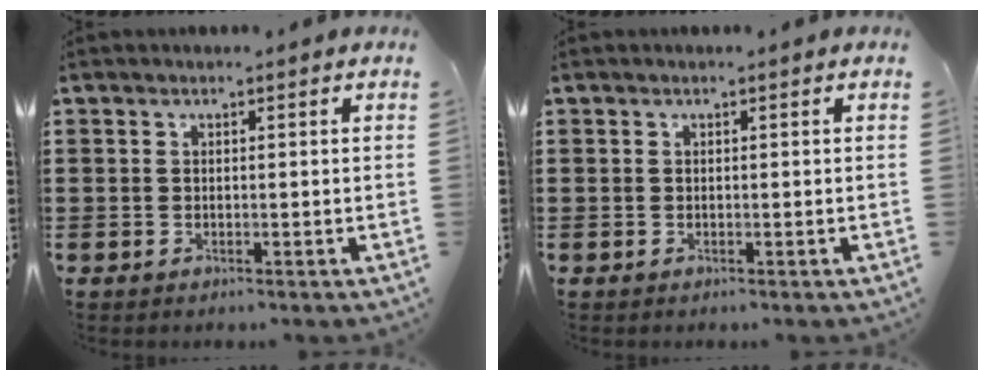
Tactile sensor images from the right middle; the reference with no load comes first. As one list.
[{"total": 0.0}]